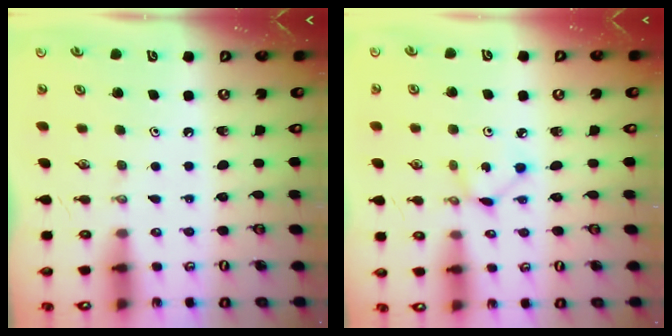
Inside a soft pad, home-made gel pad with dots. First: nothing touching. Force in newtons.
{"total": 1.9, "press": 1.9, "slide": 0.2}